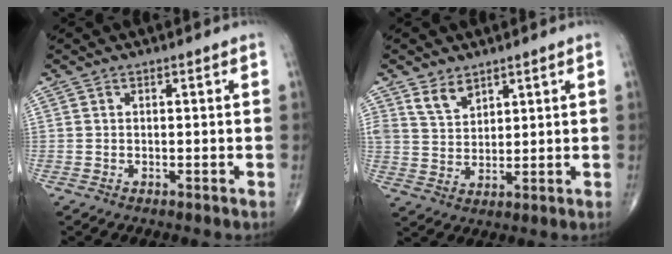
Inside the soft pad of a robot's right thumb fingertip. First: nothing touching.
{"total": 4.8, "force": [3.4, 2.8, 1.8], "torque": [-0.016, -0.028, 0.071]}